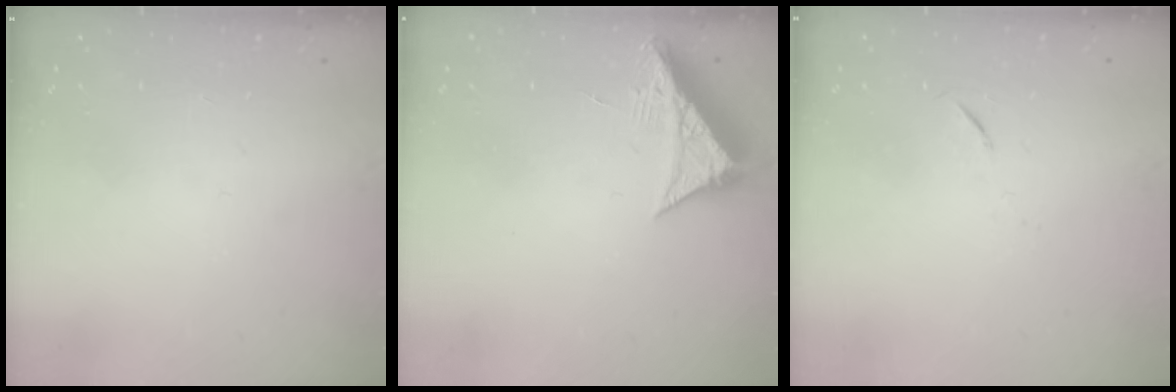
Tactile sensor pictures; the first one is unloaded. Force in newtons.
{"total": 7.7, "press": 7.7, "slide": 0.4}
{"total": 5.5, "press": 5.1, "slide": 2.1}